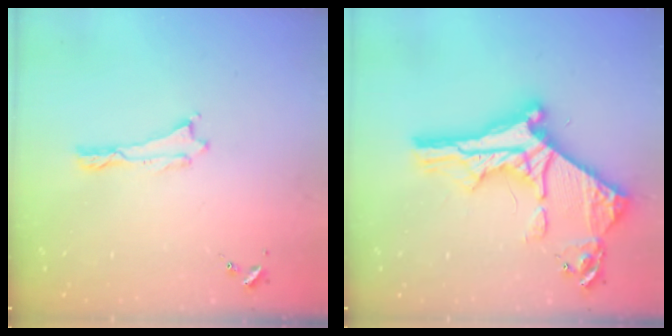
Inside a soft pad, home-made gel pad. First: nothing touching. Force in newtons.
{"total": 11.5, "press": 11.5, "slide": 1.2}